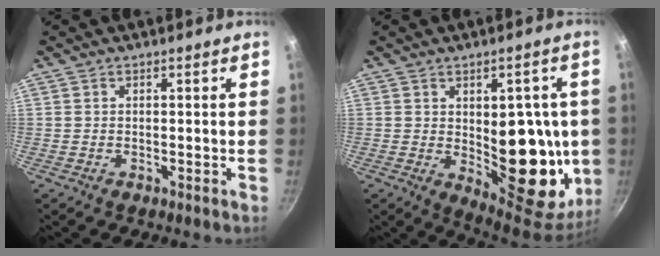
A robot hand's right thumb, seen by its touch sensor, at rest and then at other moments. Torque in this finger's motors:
{"motor_torque": [-0.64, 1.58, 1.43, 0.15, 0.08]}